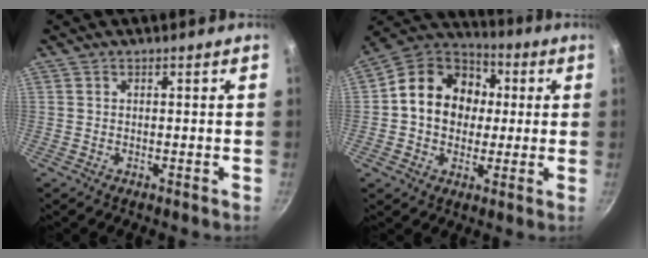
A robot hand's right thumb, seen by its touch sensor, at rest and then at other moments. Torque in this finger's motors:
{"motor_torque": [-0.16, 0.63, 0.31, -0.05, 0.23]}